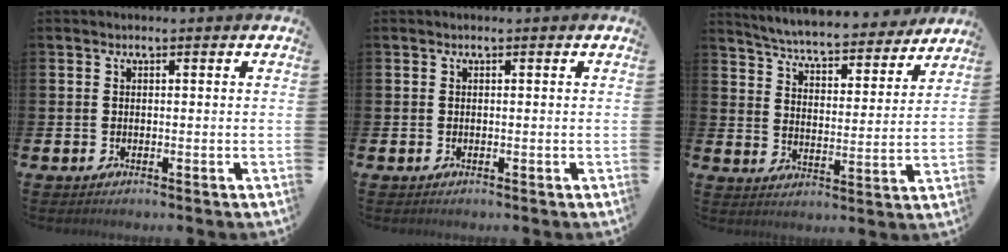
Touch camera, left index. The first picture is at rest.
{"total": 0.0}
{"total": 5.9, "force": [5.8, 0.4, 1.2], "torque": [-0.055, -0.046, 0.096]}